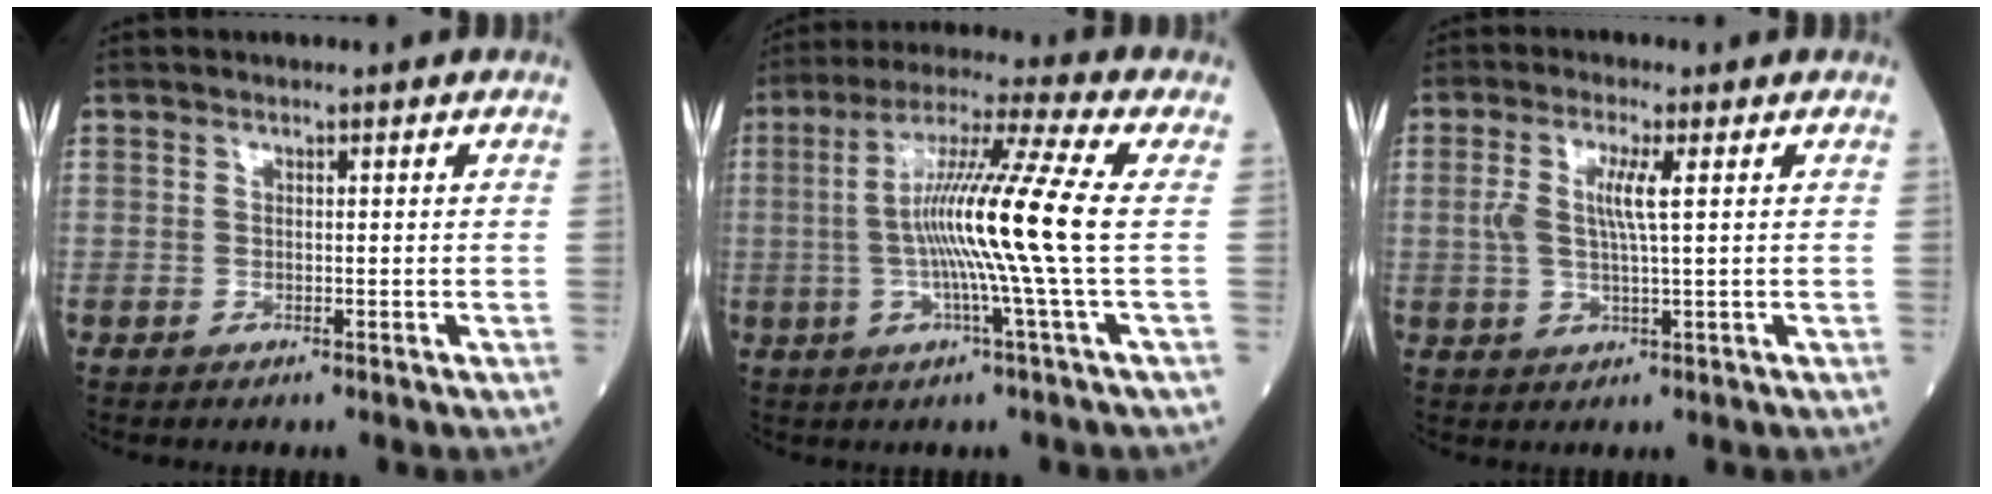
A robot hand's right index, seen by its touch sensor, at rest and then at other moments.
{"total": 13.8, "force": [-0.5, -2.5, 13.5], "torque": [-0.243, 0.001, -0.016]}
{"total": 4.6, "force": [0.9, 0.4, 4.5], "torque": [-0.101, 0.004, 0.019]}